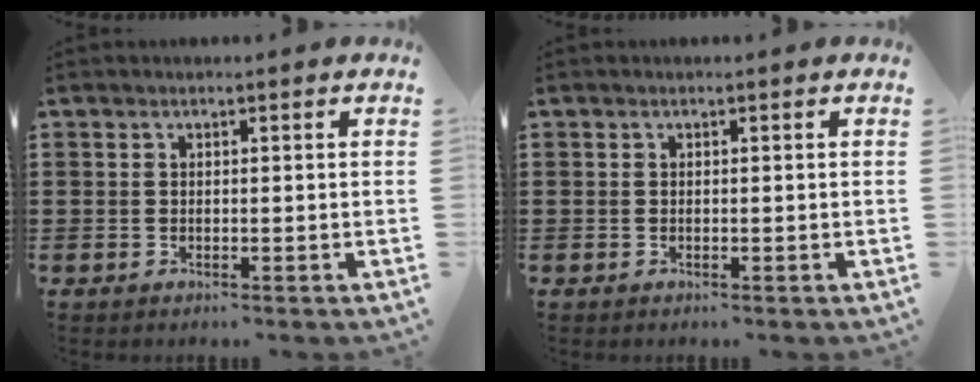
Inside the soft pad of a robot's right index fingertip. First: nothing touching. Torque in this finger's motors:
{"motor_torque": [-1.03, 1.11, 0.00, 0.00]}